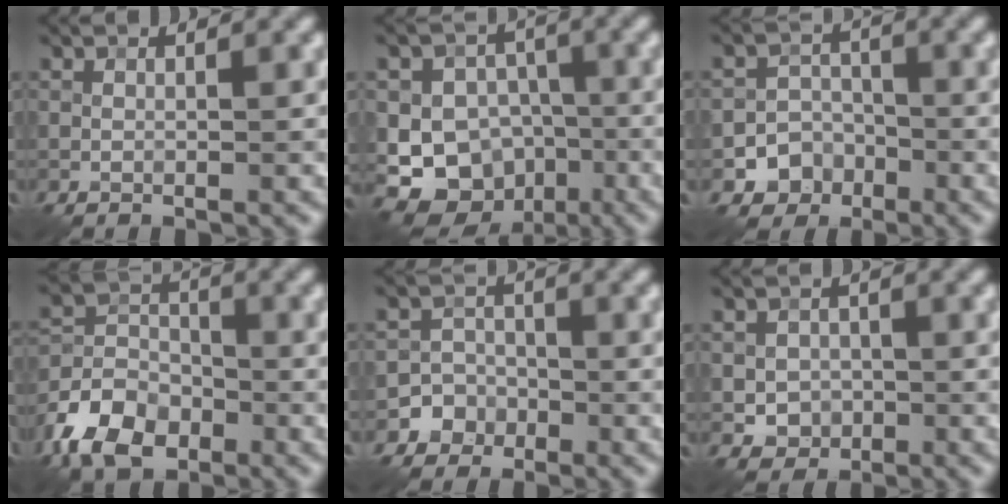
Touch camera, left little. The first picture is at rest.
{"total": 11.2, "force": [-4.0, 9.6, 4.0], "torque": [-0.052, -0.016, -0.084]}
{"total": 4.0, "force": [-2.1, 3.3, 0.6], "torque": [0.018, 0.004, -0.044]}
{"total": 7.0, "force": [-4.2, 4.4, 3.5], "torque": [-0.073, 0.000, -0.093]}
{"total": 3.4, "force": [-1.8, 2.9, 0.0], "torque": [0.038, 0.004, -0.042]}
{"total": 2.4, "force": [-0.5, 2.2, 0.8], "torque": [-0.007, -0.002, -0.012]}